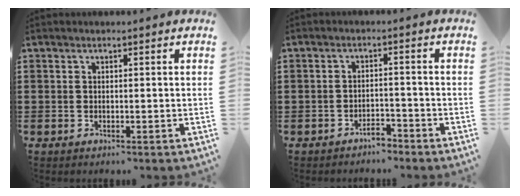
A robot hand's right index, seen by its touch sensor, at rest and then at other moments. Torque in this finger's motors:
{"motor_torque": [-1.17, 0.54, -0.68, -0.21]}